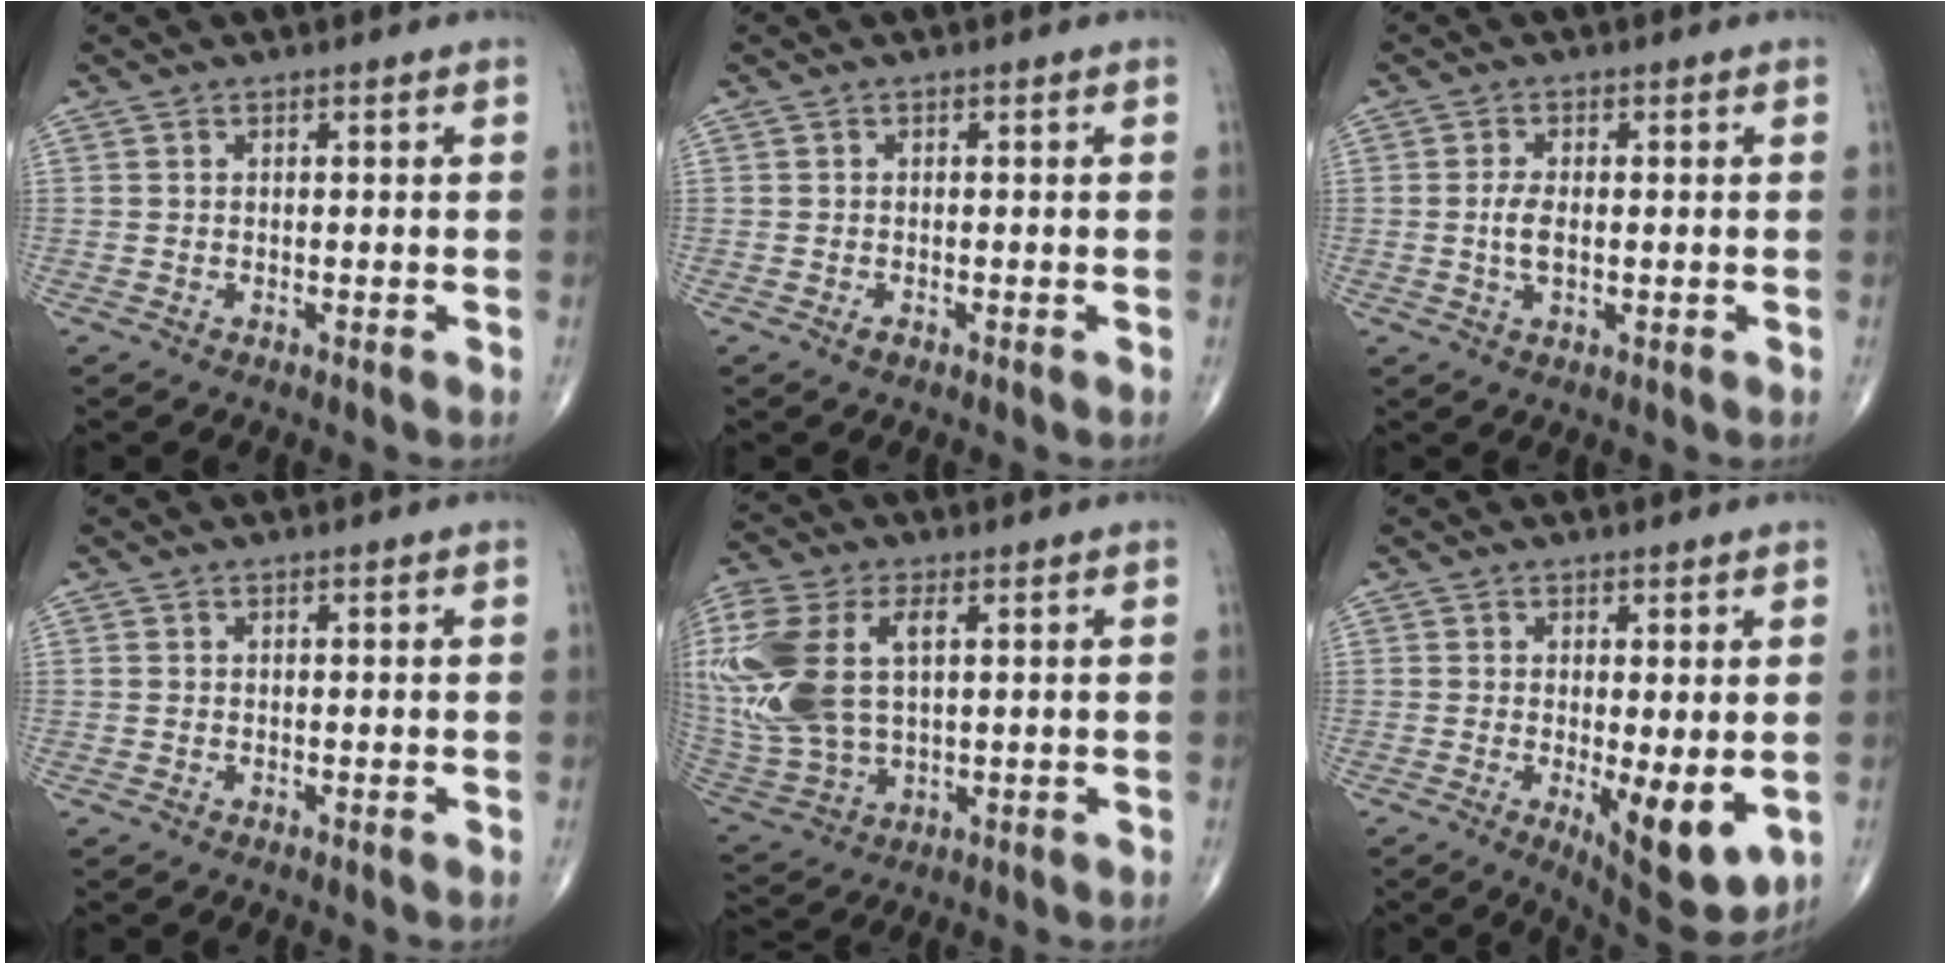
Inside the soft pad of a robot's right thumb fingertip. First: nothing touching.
{"total": 0.8, "force": [-0.4, 0.4, 0.5], "torque": [-0.009, -0.002, -0.008]}
{"total": 3.5, "force": [-0.1, 1.6, 3.1], "torque": [-0.065, -0.003, -0.003]}
{"total": 0.0}
{"total": 20.1, "force": [4.0, 11.4, 16.1], "torque": [-0.397, -0.004, 0.078]}
{"total": 10.0, "force": [-1.8, 3.4, 9.2], "torque": [-0.123, -0.026, -0.016]}